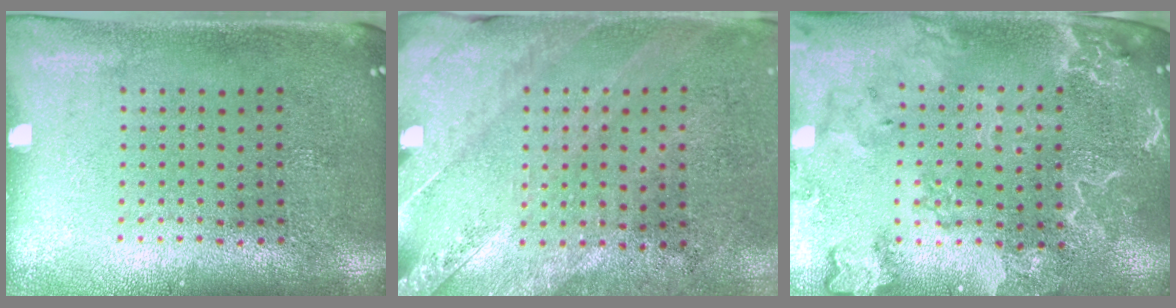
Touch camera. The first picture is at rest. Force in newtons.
{"total": 2.5, "press": 2.0, "slide": 1.5}
{"total": 2.6, "press": 2.5, "slide": 0.9}